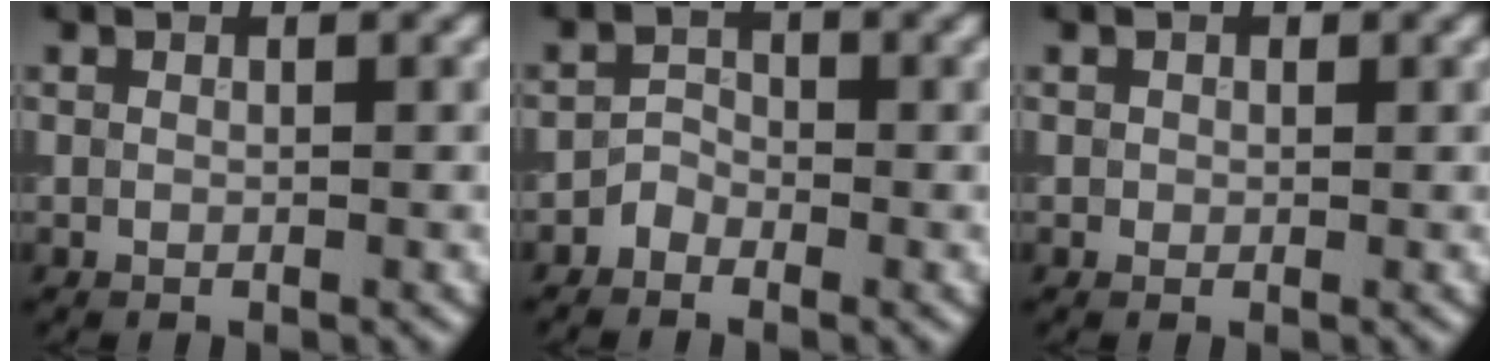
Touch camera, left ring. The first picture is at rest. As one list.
[{"total": 1.4, "force": [-1.0, 0.9, 0.3], "torque": [0.000, 0.009, -0.022]}, {"total": 0.6, "force": [0.2, 0.6, 0.1], "torque": [0.003, -0.003, -0.001]}]